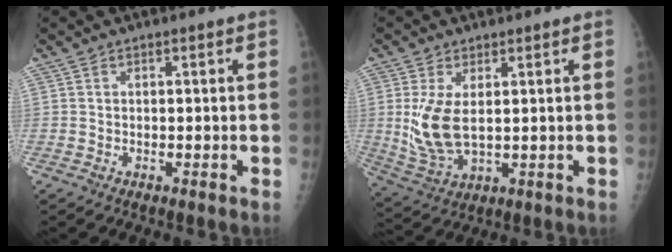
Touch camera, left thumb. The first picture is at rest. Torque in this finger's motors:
{"motor_torque": [0.44, 0.27, 1.29, -0.16, 0.31]}